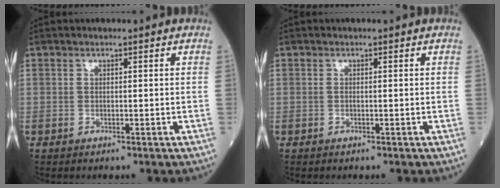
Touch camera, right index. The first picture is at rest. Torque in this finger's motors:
{"motor_torque": [0.05, 0.04, -0.03, 0.01]}